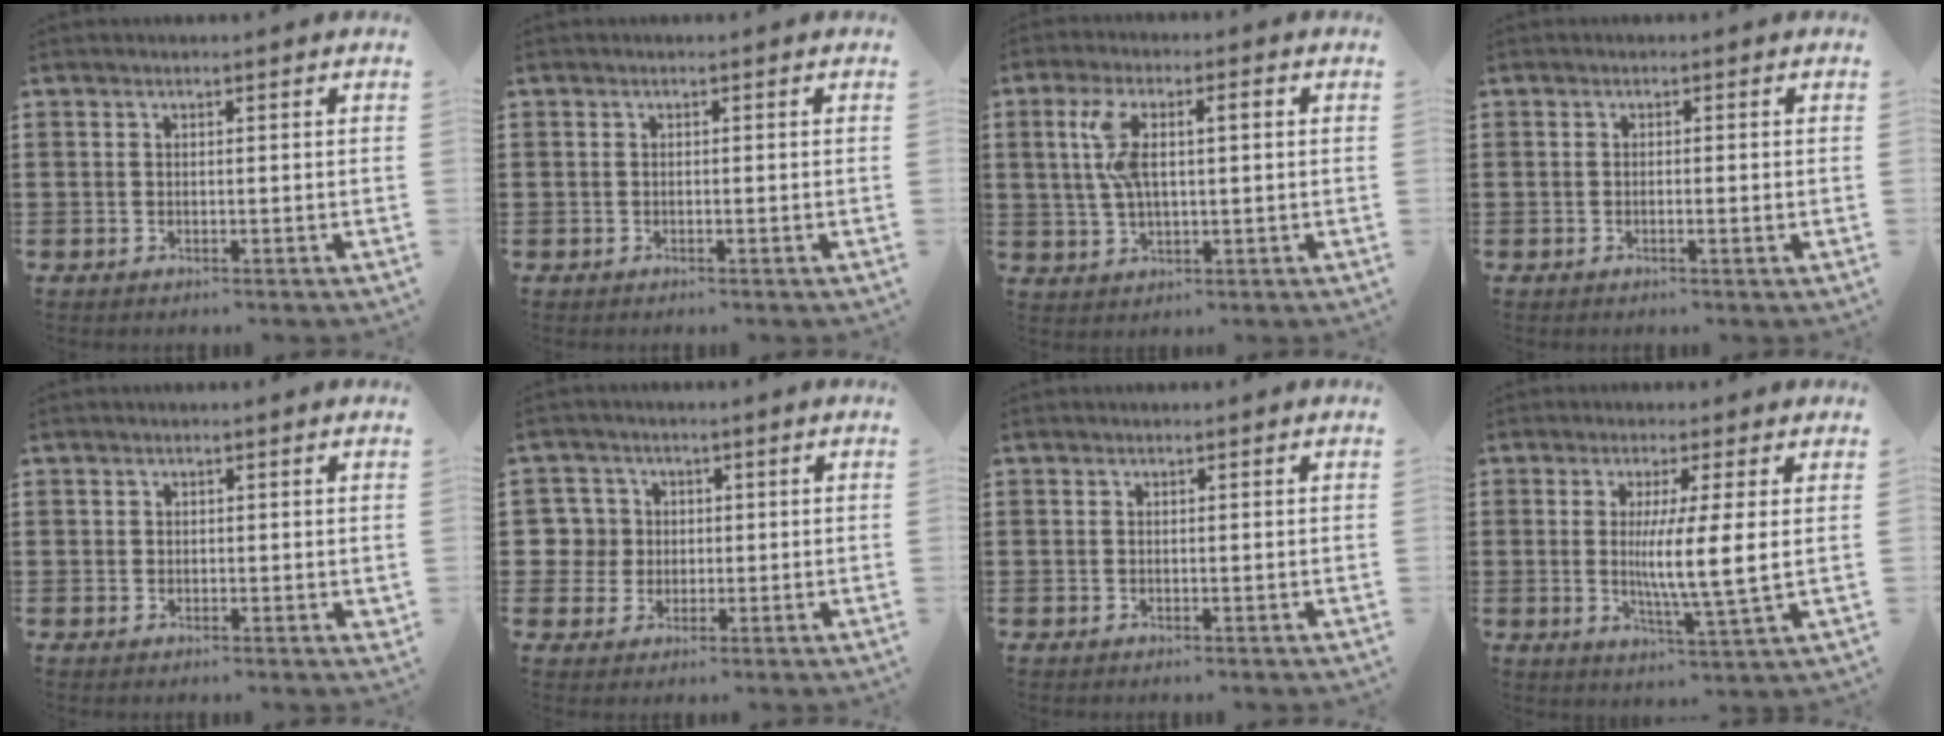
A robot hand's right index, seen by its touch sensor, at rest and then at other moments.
{"total": 0.0}
{"total": 7.3, "force": [1.5, 2.5, 6.7], "torque": [-0.153, 0.003, 0.017]}
{"total": 0.8, "force": [-0.2, -0.1, 0.8], "torque": [-0.014, -0.005, -0.003]}
{"total": 1.0, "force": [0.6, 0.8, 0.2], "torque": [-0.006, 0.004, 0.012]}
{"total": 5.1, "force": [0.6, 5.0, 0.8], "torque": [-0.047, 0.015, 0.008]}
{"total": 0.0}
{"total": 6.8, "force": [0.9, 0.0, 6.8], "torque": [-0.120, -0.012, 0.010]}